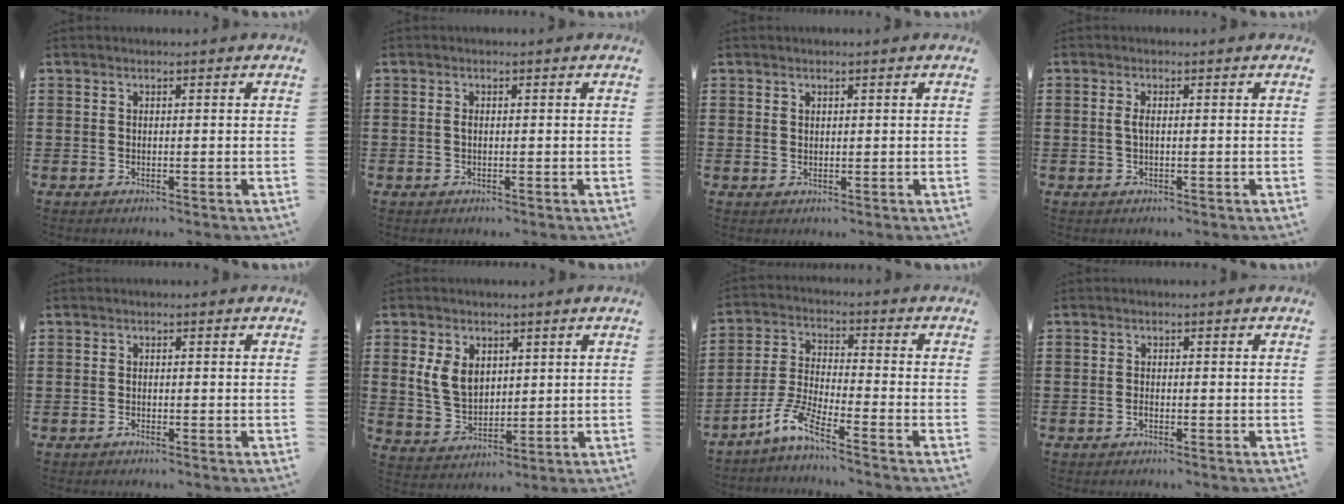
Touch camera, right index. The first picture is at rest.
{"total": 0.7, "force": [0.0, 0.3, 0.6], "torque": [-0.015, -0.001, -0.001]}
{"total": 0.8, "force": [0.5, 0.5, 0.2], "torque": [-0.005, 0.002, 0.010]}
{"total": 1.6, "force": [-0.1, 0.5, 1.5], "torque": [-0.036, -0.002, -0.005]}
{"total": 0.6, "force": [-0.6, 0.0, -0.1], "torque": [0.000, 0.001, -0.014]}
{"total": 6.4, "force": [1.8, 4.6, 4.1], "torque": [-0.108, 0.010, 0.029]}
{"total": 6.1, "force": [-5.0, 0.3, 3.6], "torque": [-0.103, -0.016, -0.106]}
{"total": 0.7, "force": [-0.5, 0.2, 0.4], "torque": [-0.011, -0.004, -0.008]}